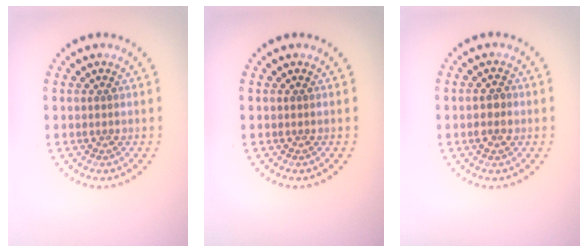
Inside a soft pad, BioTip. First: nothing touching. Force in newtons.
{"total": 0.0}
{"total": 1.7, "press": 1.7, "slide": 0.0}